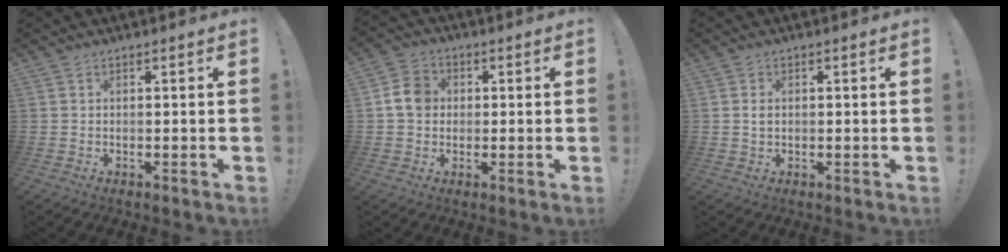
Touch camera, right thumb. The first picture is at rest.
{"total": 7.4, "force": [0.8, 6.3, 3.8], "torque": [-0.046, 0.011, 0.018]}
{"total": 1.4, "force": [0.2, 0.9, 1.0], "torque": [-0.012, 0.001, 0.002]}